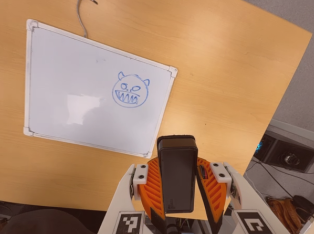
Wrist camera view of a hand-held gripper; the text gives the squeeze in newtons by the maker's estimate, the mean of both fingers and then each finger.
{"total": 8.3, "left": 7.5, "right": 9.1}